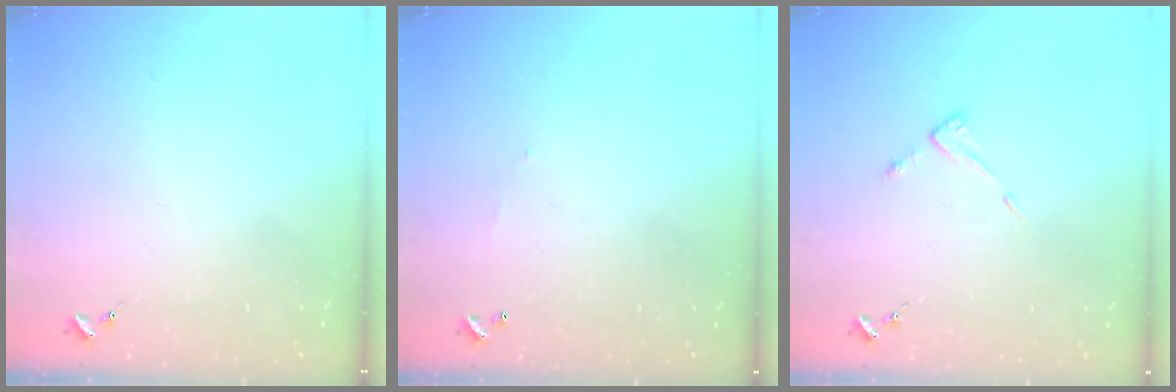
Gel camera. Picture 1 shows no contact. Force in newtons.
{"total": 3.7, "press": 3.7, "slide": 0.2}
{"total": 3.9, "press": 3.8, "slide": 0.4}